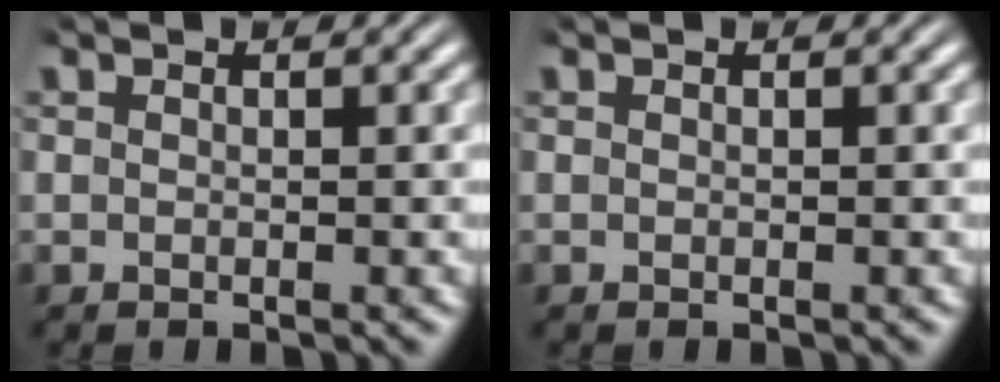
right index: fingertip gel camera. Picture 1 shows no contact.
{"total": 0.0}